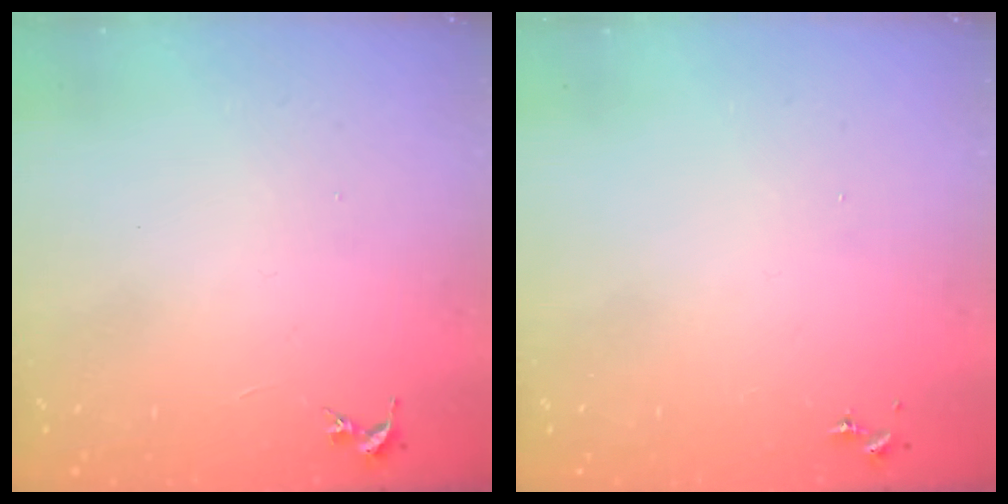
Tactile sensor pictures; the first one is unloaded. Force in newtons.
{"total": 0.0}